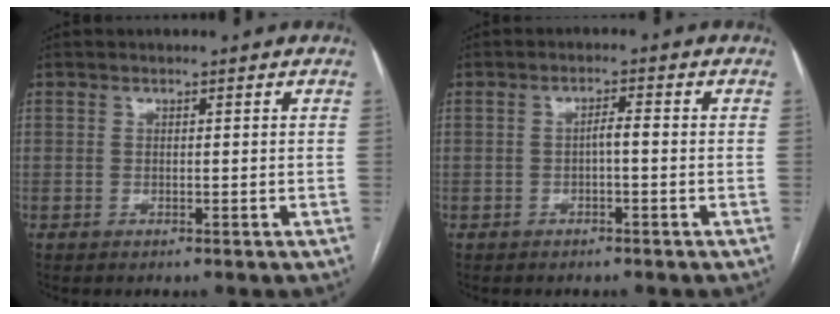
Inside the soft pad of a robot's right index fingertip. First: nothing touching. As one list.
[{"total": 2.0, "force": [-0.4, 0.3, 1.9], "torque": [-0.031, 0.005, -0.008]}]